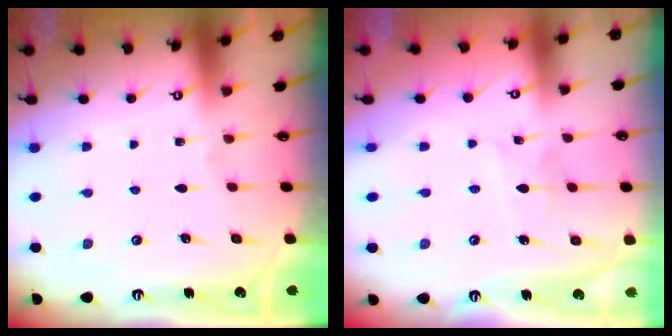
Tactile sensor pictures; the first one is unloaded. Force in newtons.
{"total": 2.4, "press": 2.4, "slide": 0.3}